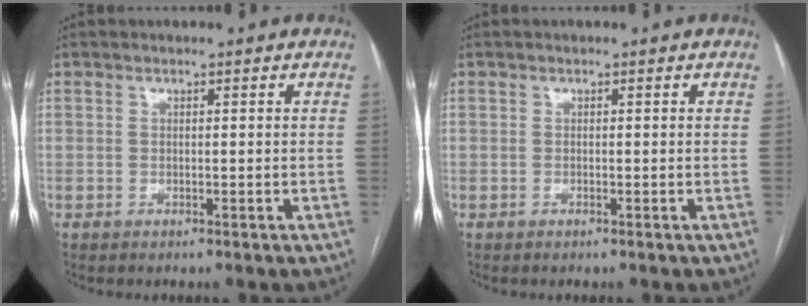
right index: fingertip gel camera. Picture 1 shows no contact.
{"total": 0.0}